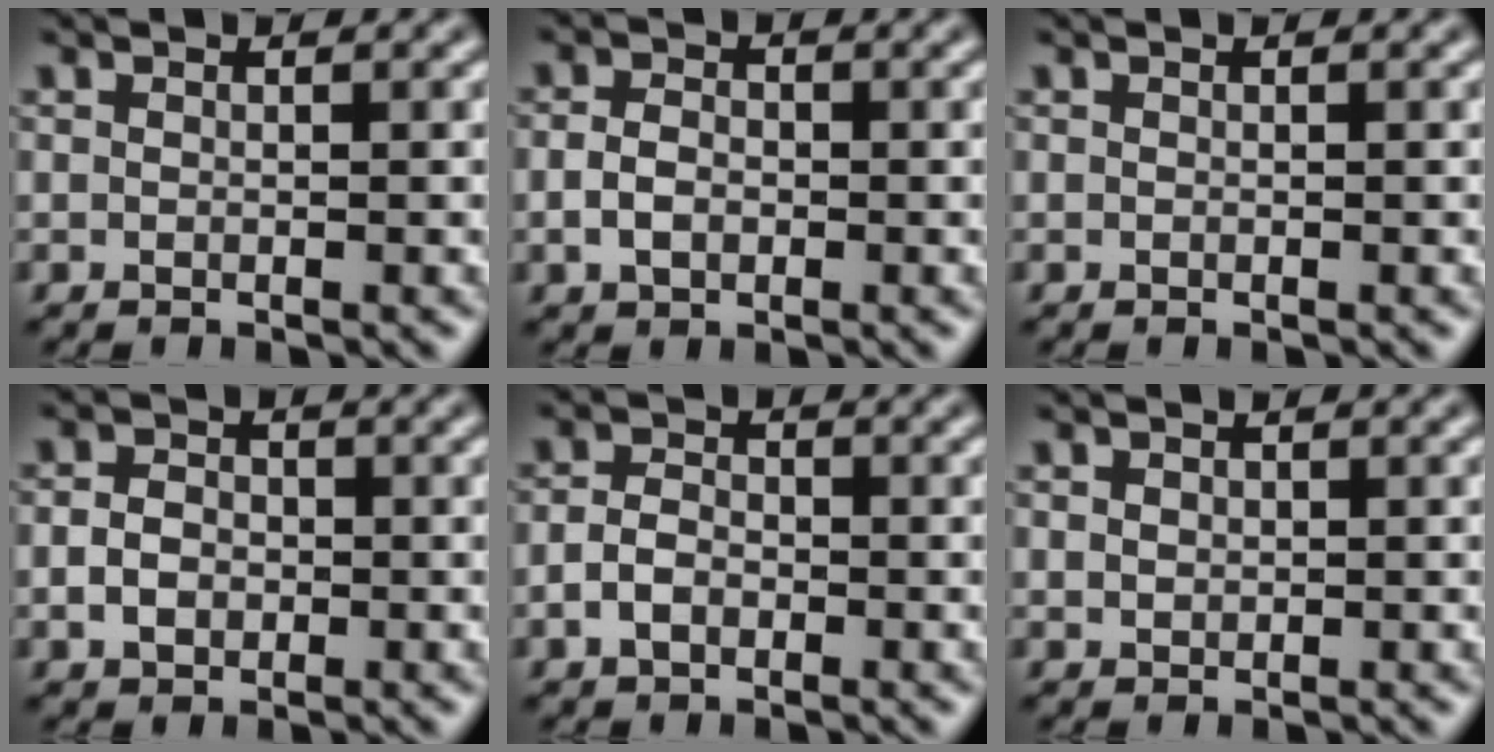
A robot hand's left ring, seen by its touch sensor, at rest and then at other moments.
{"total": 2.3, "force": [-0.5, 1.6, 1.5], "torque": [-0.029, -0.001, -0.014]}
{"total": 0.0}
{"total": 2.5, "force": [-0.6, 1.9, 1.4], "torque": [-0.025, 0.000, -0.015]}
{"total": 2.3, "force": [-0.9, 1.6, 1.4], "torque": [-0.027, 0.002, -0.021]}
{"total": 0.8, "force": [0.3, 0.7, 0.3], "torque": [-0.003, -0.004, 0.007]}